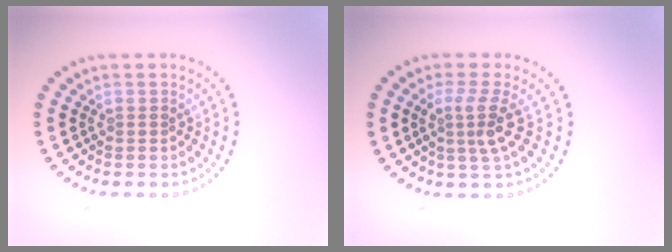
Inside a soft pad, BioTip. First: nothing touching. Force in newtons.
{"total": 2.7, "press": 2.0, "slide": 1.9}